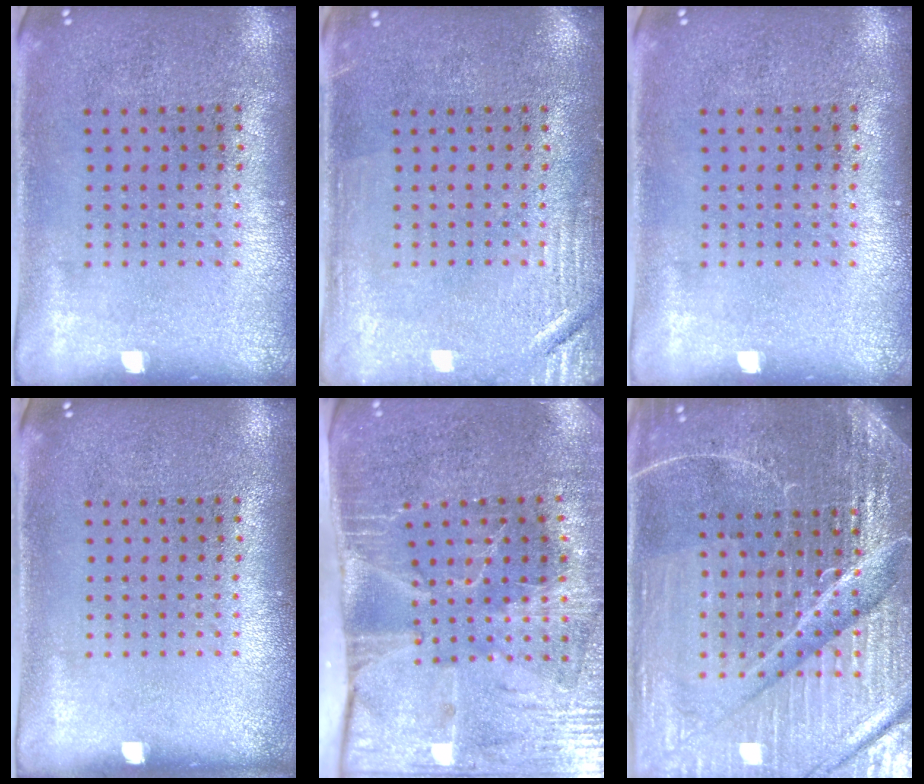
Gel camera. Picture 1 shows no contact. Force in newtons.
{"total": 2.5, "press": 2.5, "slide": 0.4}
{"total": 0.0}
{"total": 0.0}
{"total": 4.3, "press": 3.6, "slide": 2.4}
{"total": 6.5, "press": 5.8, "slide": 3.0}